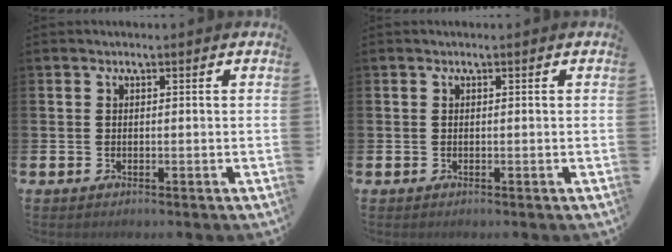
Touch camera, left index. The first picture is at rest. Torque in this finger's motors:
{"motor_torque": [0.00, 0.00, 0.00, 0.01]}